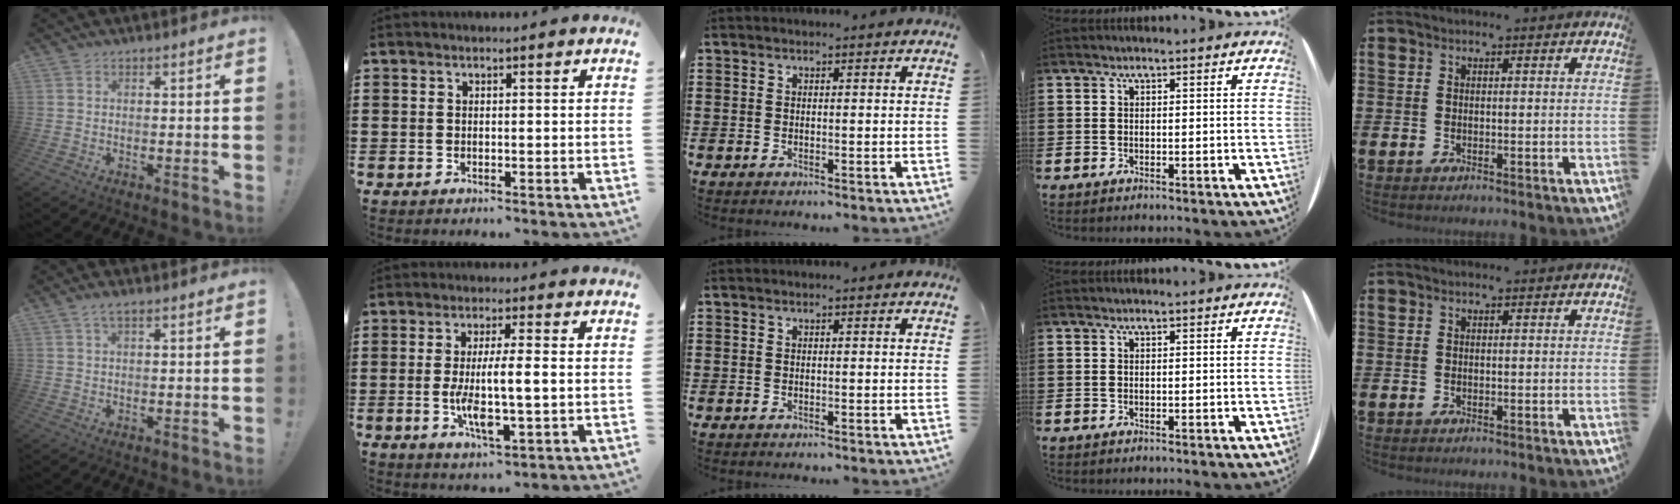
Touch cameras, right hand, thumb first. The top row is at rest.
{"thumb": {"total": 2.5, "force": [1.5, 0.4, 2.0], "torque": [-0.036, -0.001, 0.025]}, "index": {"total": 8.1, "force": [-0.6, 1.9, 7.8], "torque": [-0.149, -0.007, -0.012]}}